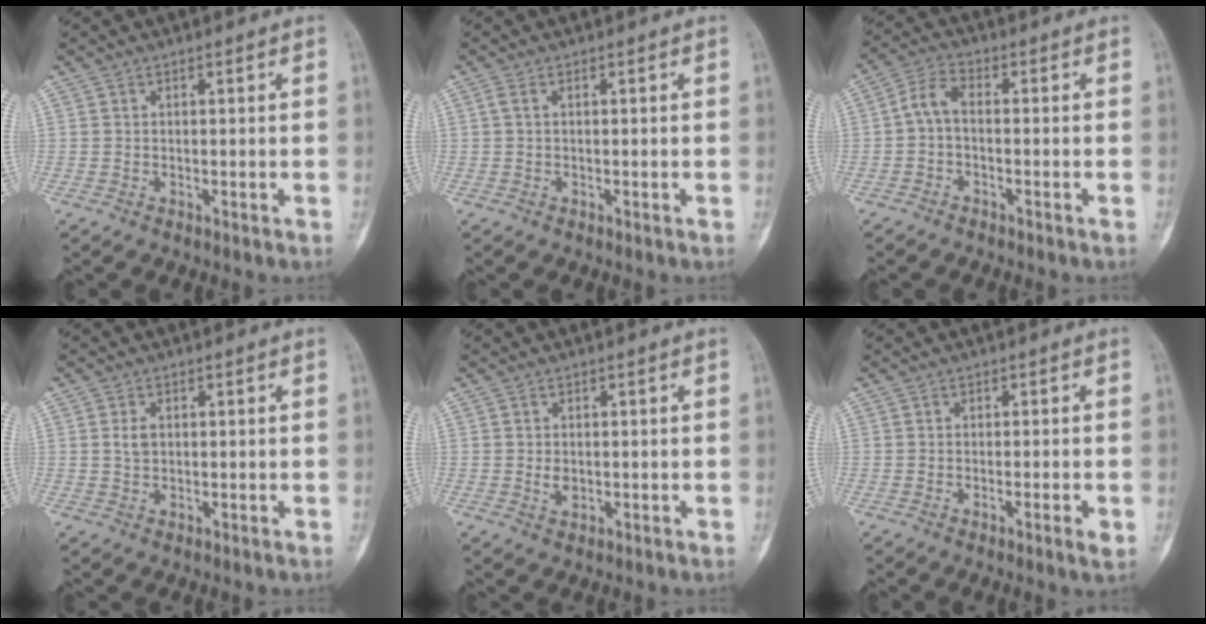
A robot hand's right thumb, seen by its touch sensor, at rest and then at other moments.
{"total": 0.9, "force": [0.2, 0.3, 0.9], "torque": [-0.028, 0.009, 0.003]}
{"total": 4.5, "force": [-0.6, 2.4, 3.7], "torque": [-0.073, 0.017, -0.023]}
{"total": 2.2, "force": [0.4, 1.5, 1.6], "torque": [-0.027, 0.002, 0.009]}
{"total": 2.0, "force": [0.0, 1.6, 1.3], "torque": [-0.017, 0.000, 0.004]}
{"total": 2.6, "force": [-0.9, 0.3, 2.4], "torque": [-0.043, -0.005, -0.014]}